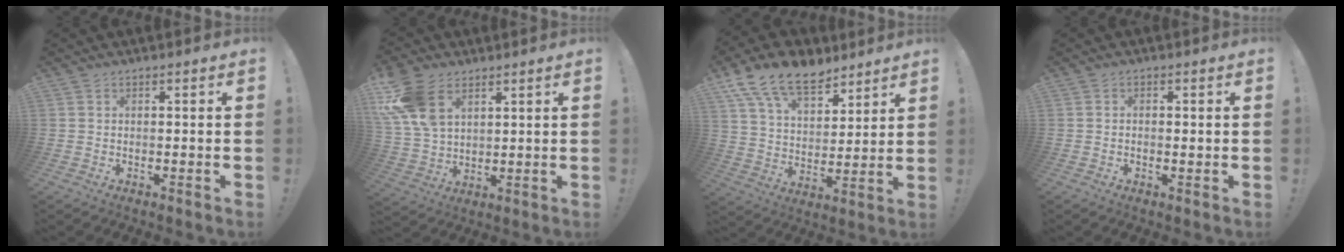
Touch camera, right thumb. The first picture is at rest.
{"total": 15.1, "force": [7.1, 10.1, 8.7], "torque": [-0.169, -0.029, 0.140]}
{"total": 16.0, "force": [10.9, 8.6, 8.0], "torque": [-0.139, -0.067, 0.203]}
{"total": 0.9, "force": [-0.1, 0.7, 0.6], "torque": [-0.017, 0.005, 0.000]}